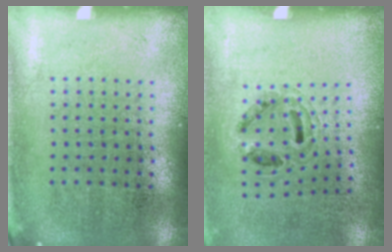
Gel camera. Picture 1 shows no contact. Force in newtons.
{"total": 1.0, "press": 0.8, "slide": 0.5}